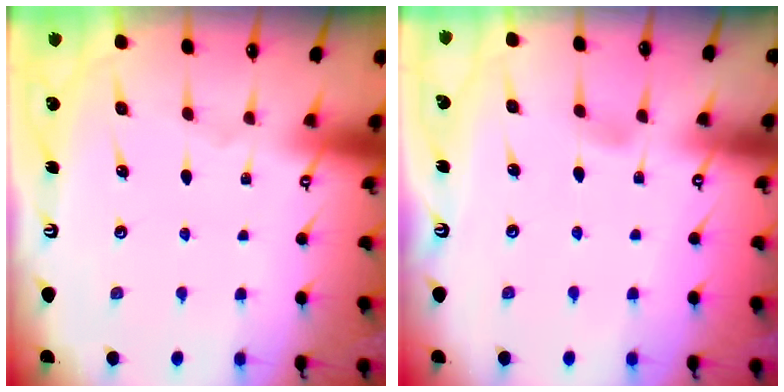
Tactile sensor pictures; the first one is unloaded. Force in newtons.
{"total": 3.7, "press": 3.7, "slide": 0.6}